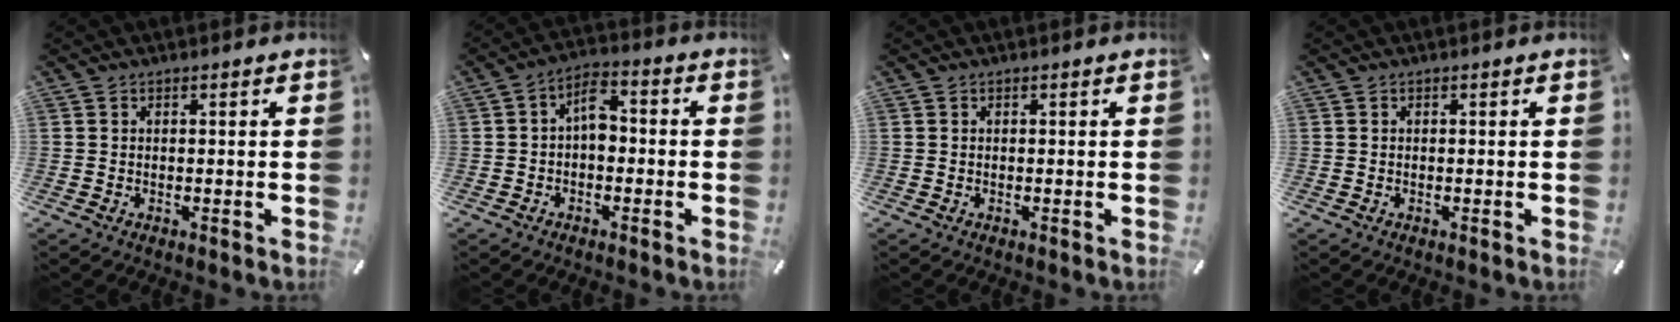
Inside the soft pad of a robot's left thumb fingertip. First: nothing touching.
{"total": 5.7, "force": [-1.0, 3.6, 4.3], "torque": [-0.071, 0.017, -0.019]}
{"total": 0.0}
{"total": 0.0}